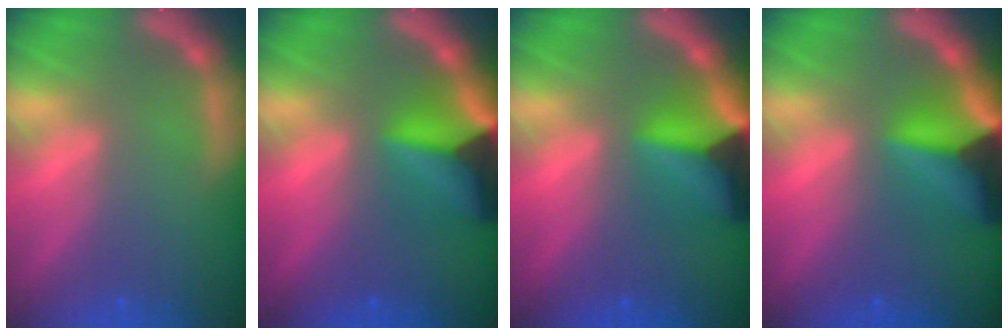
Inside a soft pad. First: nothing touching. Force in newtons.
{"total": 9.0}
{"total": 9.0}
{"total": 9.6}